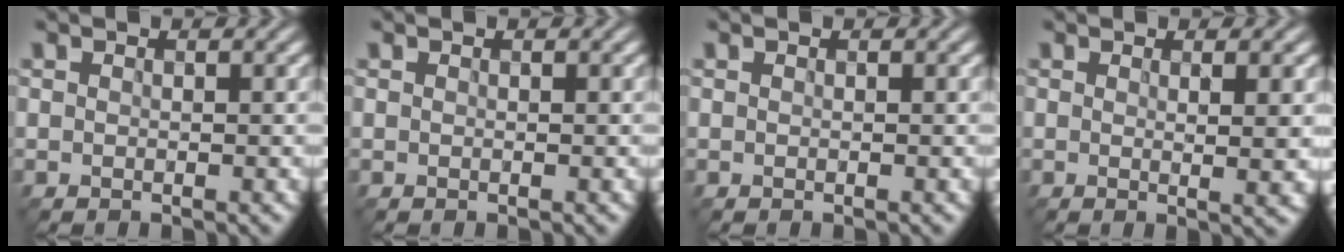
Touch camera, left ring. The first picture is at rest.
{"total": 0.0}
{"total": 0.0}
{"total": 3.5, "force": [0.6, 0.9, 3.3], "torque": [-0.040, -0.003, 0.007]}